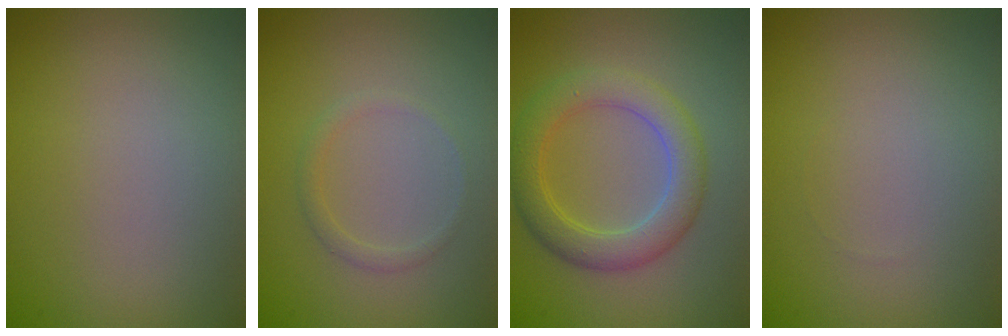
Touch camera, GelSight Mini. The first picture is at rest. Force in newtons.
{"total": 1.1, "press": 1.1, "slide": 0.1}
{"total": 4.6, "press": 4.6, "slide": 0.1}
{"total": 0.0}